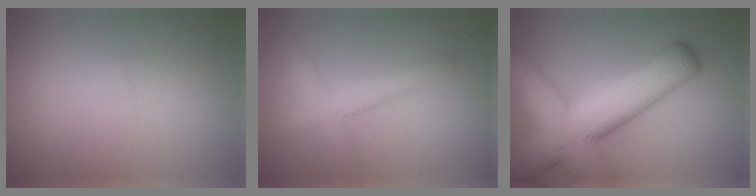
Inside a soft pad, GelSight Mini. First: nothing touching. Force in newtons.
{"total": 2.8, "press": 2.8, "slide": 0.1}
{"total": 13.4, "press": 13.4, "slide": 0.8}